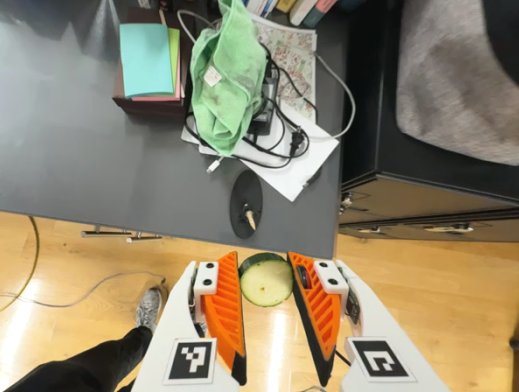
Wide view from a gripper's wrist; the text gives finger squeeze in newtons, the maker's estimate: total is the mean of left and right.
{"total": 6.7, "left": 7.5, "right": 6.0}